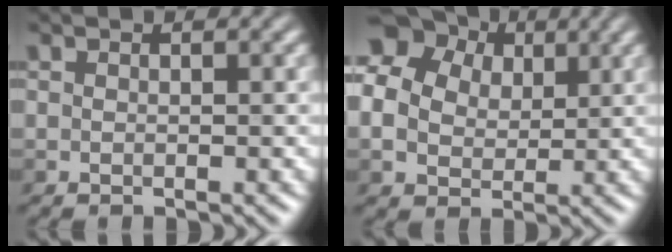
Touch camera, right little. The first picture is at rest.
{"total": 10.7, "force": [3.7, 8.1, 5.9], "torque": [-0.123, 0.024, 0.063]}